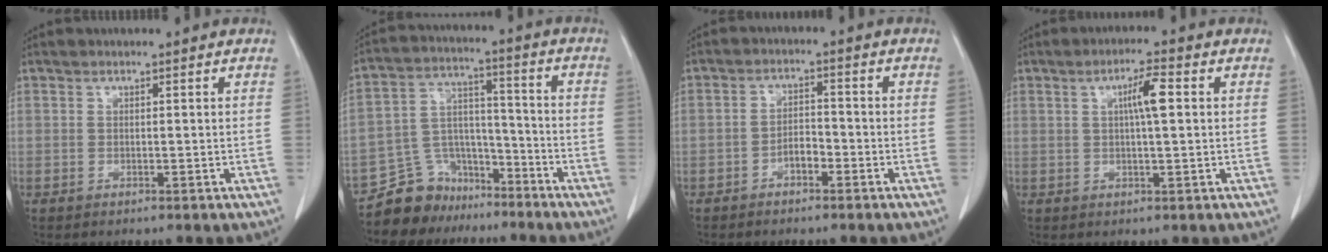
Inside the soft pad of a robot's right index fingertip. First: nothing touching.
{"total": 9.8, "force": [-7.9, 5.6, 0.8], "torque": [-0.018, 0.050, -0.139]}
{"total": 2.9, "force": [-1.7, 1.3, 1.9], "torque": [-0.029, 0.011, -0.033]}
{"total": 4.7, "force": [1.1, 0.4, 4.6], "torque": [-0.079, 0.006, 0.016]}